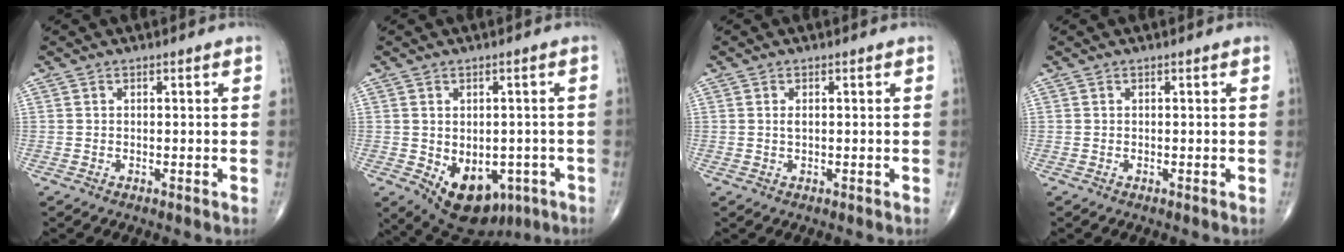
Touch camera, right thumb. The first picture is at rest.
{"total": 12.6, "force": [-4.7, 8.3, 8.2], "torque": [-0.089, 0.005, -0.049]}
{"total": 1.0, "force": [0.2, 0.5, 0.8], "torque": [-0.017, 0.002, 0.004]}
{"total": 0.0}